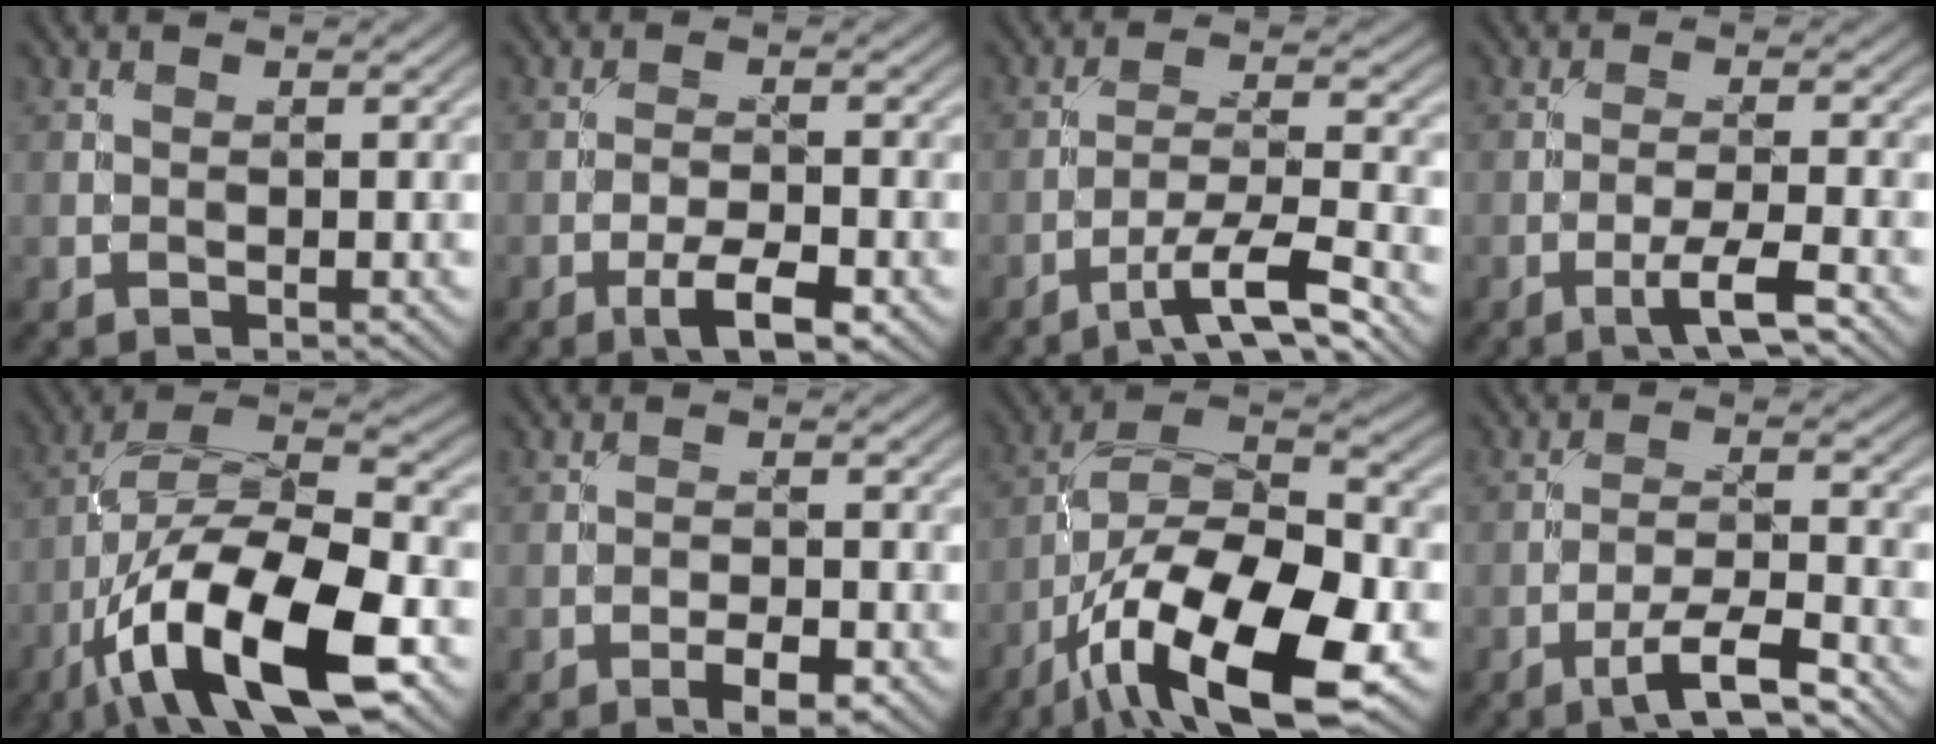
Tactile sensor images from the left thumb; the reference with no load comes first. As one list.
[{"total": 4.9, "force": [-2.7, 1.3, 3.8], "torque": [-0.070, 0.003, -0.046]}, {"total": 7.8, "force": [-5.2, 0.9, 5.7], "torque": [-0.100, 0.013, -0.093]}, {"total": 4.2, "force": [-2.5, 0.4, 3.3], "torque": [-0.059, 0.008, -0.048]}, {"total": 16.5, "force": [-7.3, 6.0, 13.4], "torque": [-0.245, -0.003, -0.140]}, {"total": 2.9, "force": [-1.7, 0.8, 2.3], "torque": [-0.039, 0.001, -0.029]}, {"total": 16.9, "force": [-8.2, 6.5, 13.2], "torque": [-0.238, -0.012, -0.159]}, {"total": 6.5, "force": [-4.3, 1.3, 4.7], "torque": [-0.084, 0.008, -0.078]}]